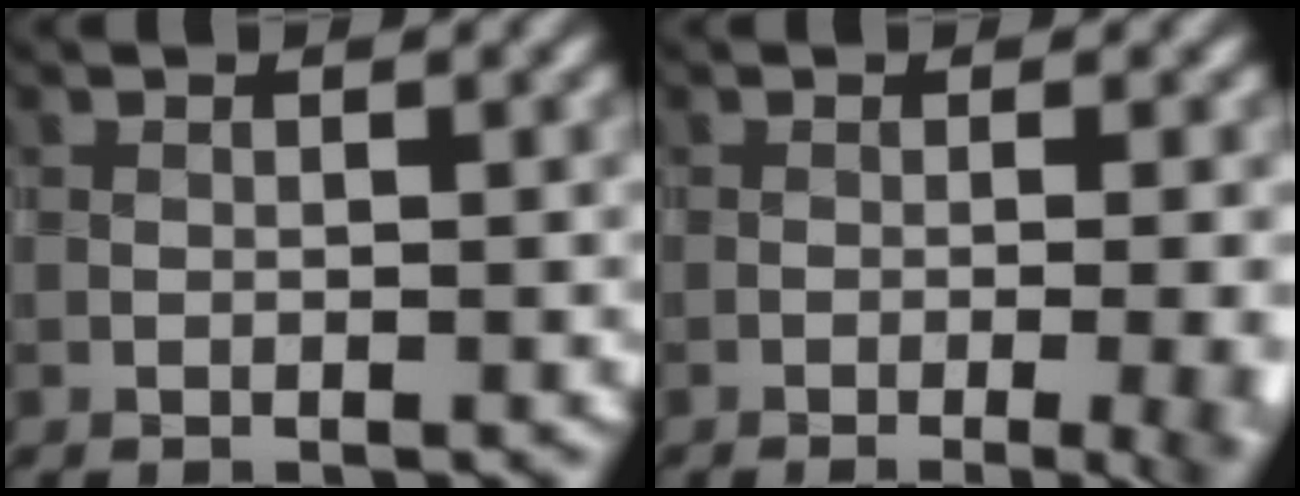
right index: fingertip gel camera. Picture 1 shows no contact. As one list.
[{"total": 8.9, "force": [-3.3, 4.1, 7.2], "torque": [-0.041, -0.002, -0.030]}]